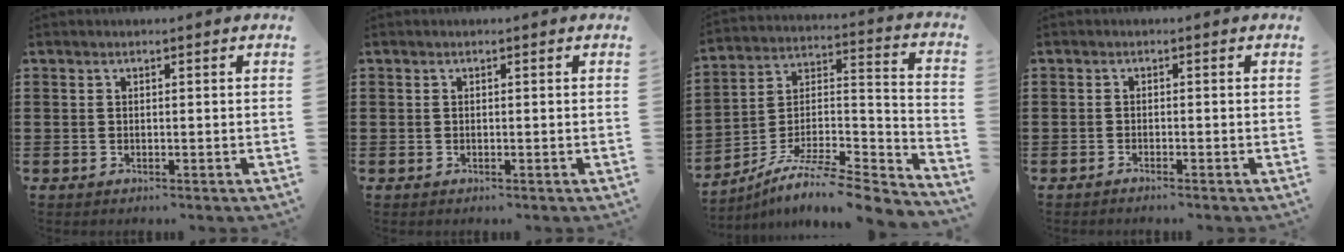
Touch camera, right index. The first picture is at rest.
{"total": 0.0}
{"total": 8.3, "force": [-6.9, 1.5, 4.3], "torque": [-0.072, 0.003, -0.137]}
{"total": 0.9, "force": [-0.8, -0.1, 0.2], "torque": [-0.005, -0.002, -0.016]}